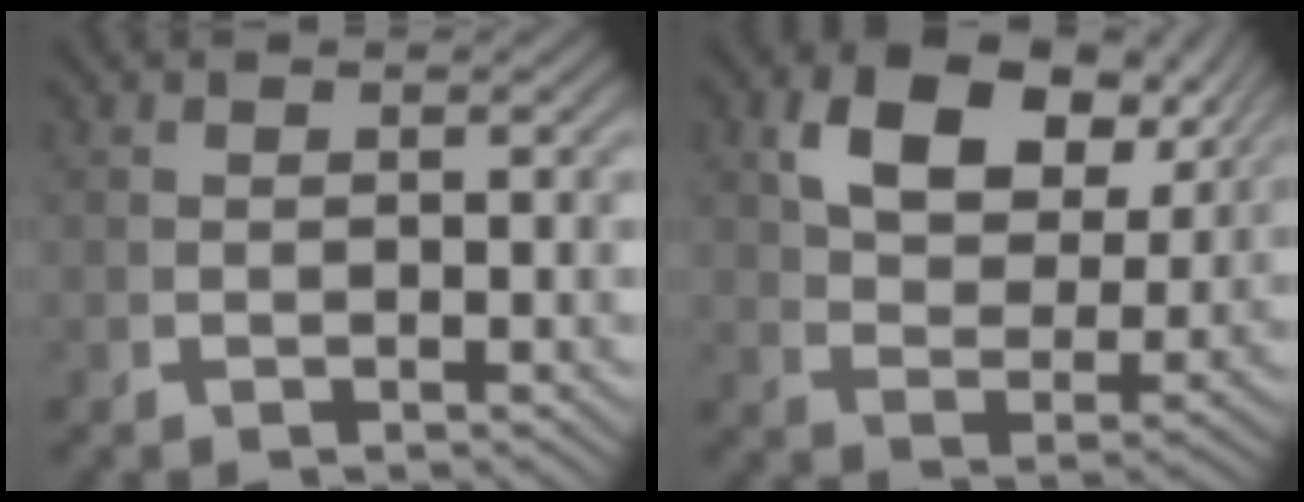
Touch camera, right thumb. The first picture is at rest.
{"total": 8.8, "force": [4.7, 4.4, 5.9], "torque": [-0.097, 0.005, 0.079]}